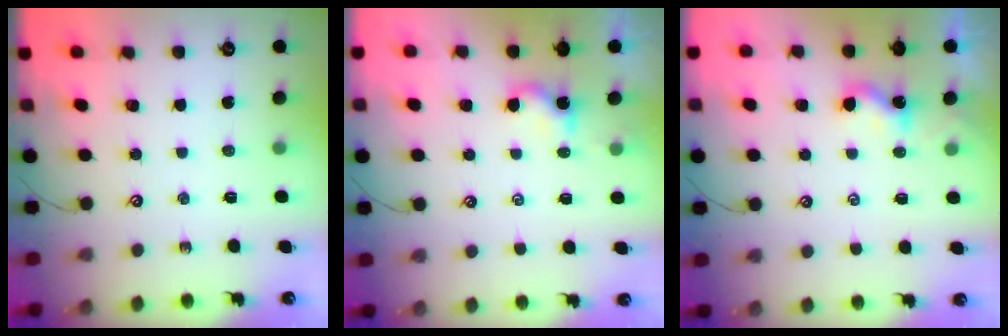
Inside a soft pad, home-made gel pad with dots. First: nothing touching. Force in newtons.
{"total": 1.2, "press": 1.1, "slide": 0.1}
{"total": 1.9, "press": 1.9, "slide": 0.1}